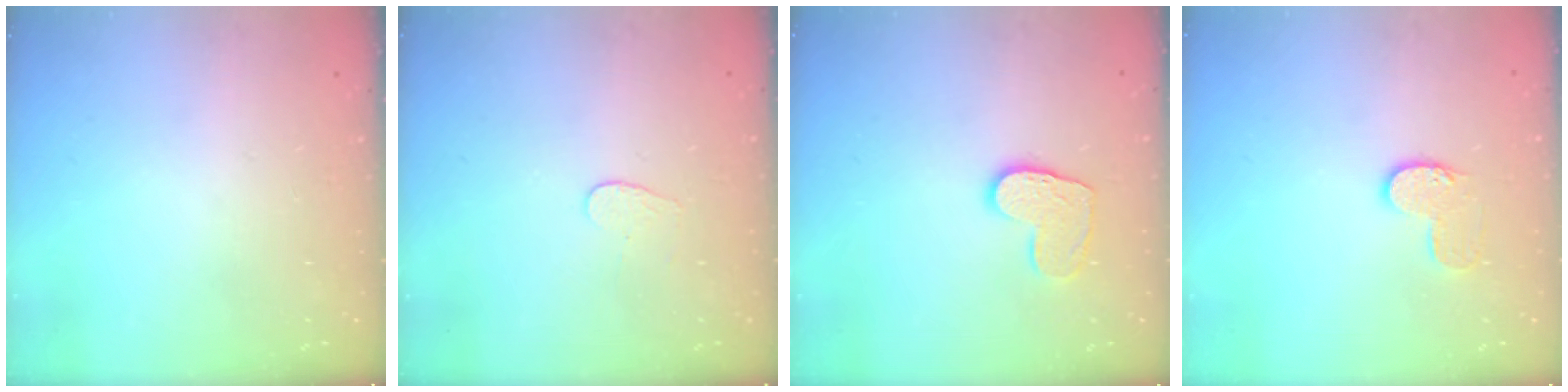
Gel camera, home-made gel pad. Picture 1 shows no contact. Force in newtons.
{"total": 3.8, "press": 3.8, "slide": 0.3}
{"total": 9.1, "press": 9.1, "slide": 0.2}
{"total": 7.4, "press": 7.4, "slide": 0.2}